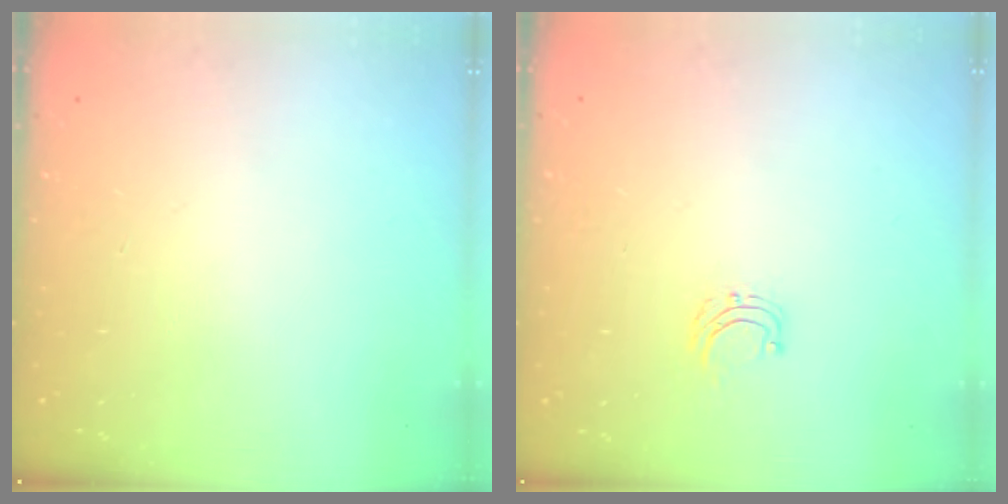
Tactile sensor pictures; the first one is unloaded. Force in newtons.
{"total": 4.3, "press": 4.3, "slide": 0.3}